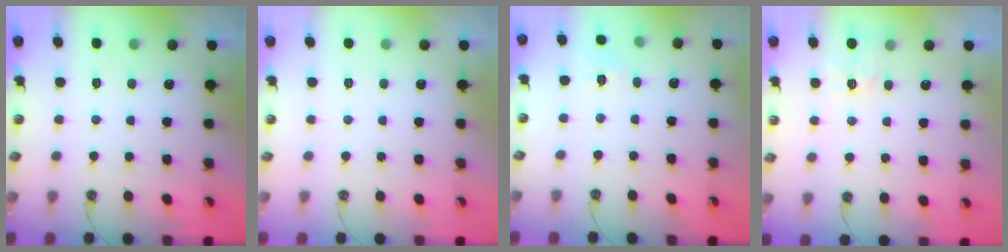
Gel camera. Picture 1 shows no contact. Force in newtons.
{"total": 0.0}
{"total": 4.9, "press": 4.9, "slide": 0.7}
{"total": 3.4, "press": 3.4, "slide": 0.4}